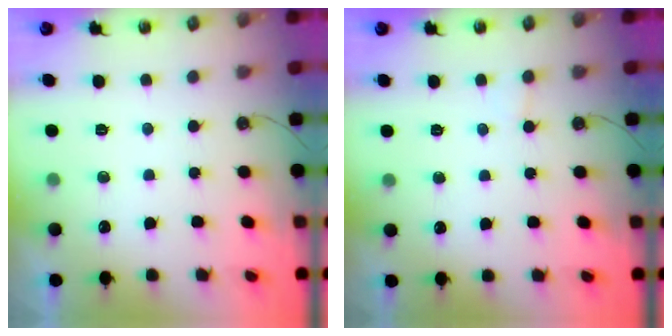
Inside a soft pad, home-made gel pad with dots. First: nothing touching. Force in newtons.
{"total": 2.9, "press": 2.9, "slide": 0.2}